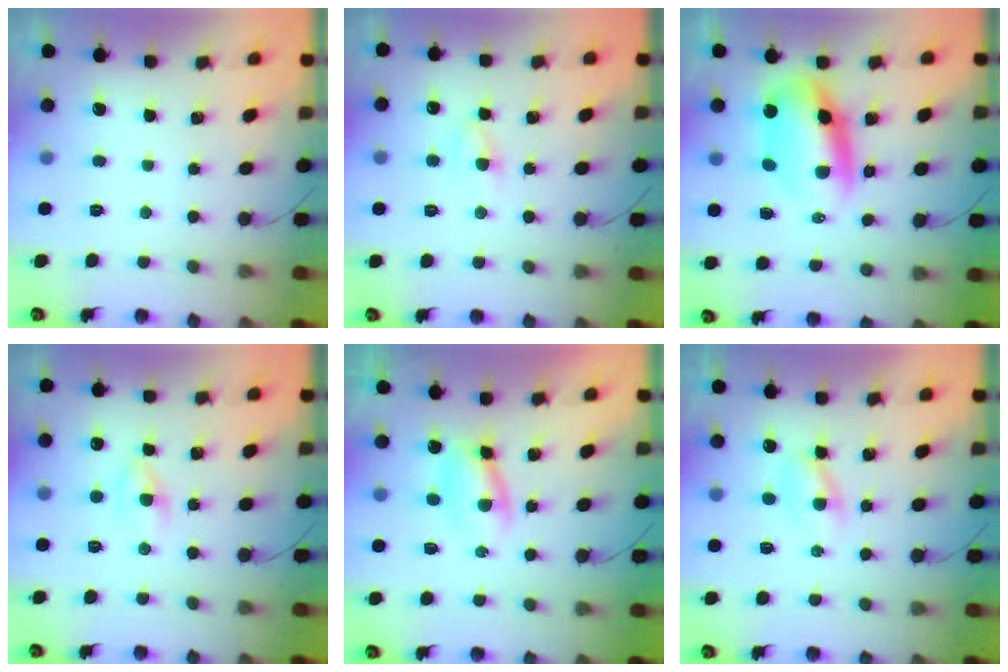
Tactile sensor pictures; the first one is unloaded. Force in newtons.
{"total": 4.4, "press": 4.2, "slide": 1.3}
{"total": 9.8, "press": 9.5, "slide": 2.6}
{"total": 2.2, "press": 1.9, "slide": 1.1}
{"total": 2.8, "press": 2.5, "slide": 1.2}
{"total": 2.9, "press": 2.7, "slide": 1.1}